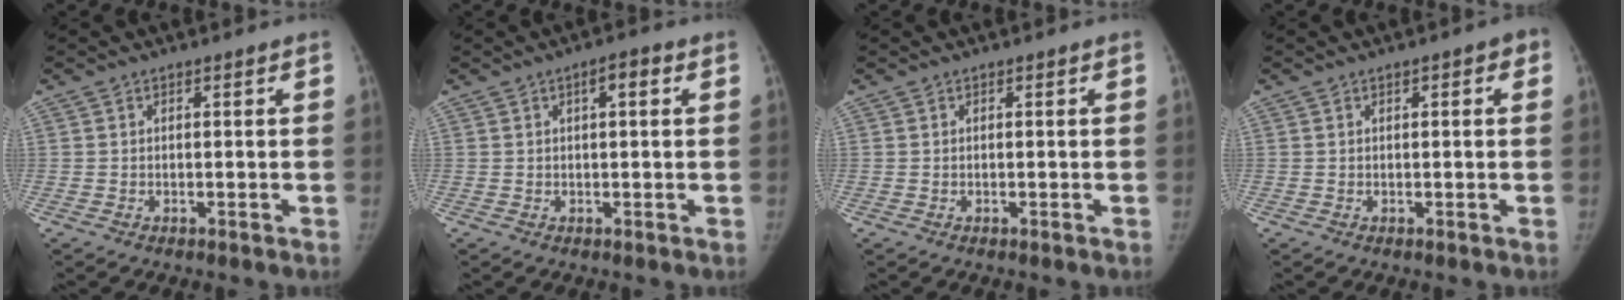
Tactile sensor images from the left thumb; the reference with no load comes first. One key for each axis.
{"total": 3.0, "fx": 1.1, "fy": 0.9, "fz": 2.7, "tx": -0.037, "ty": 0.008, "tz": 0.013}
{"total": 0.0}
{"total": 2.5, "fx": 0.9, "fy": 0.8, "fz": 2.2, "tx": -0.024, "ty": 0.006, "tz": 0.008}